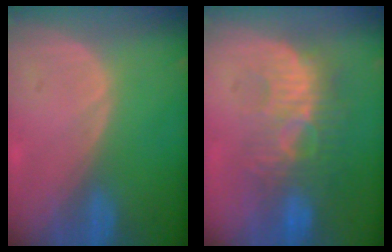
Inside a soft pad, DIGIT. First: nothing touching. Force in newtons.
{"total": 9.4, "press": 8.9, "slide": 2.9}